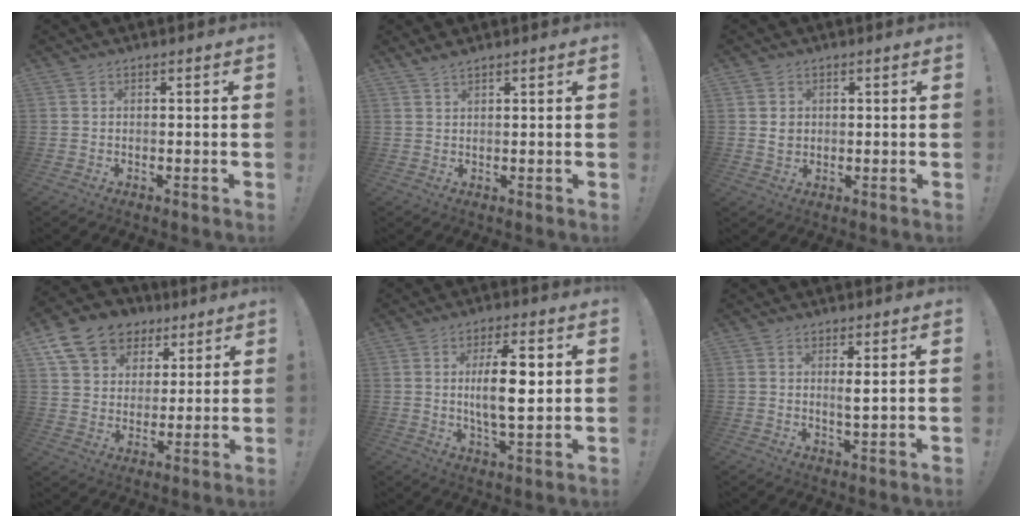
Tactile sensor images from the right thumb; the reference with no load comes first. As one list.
[{"total": 2.1, "force": [1.8, 0.2, 1.0], "torque": [-0.029, -0.005, 0.034]}, {"total": 2.9, "force": [0.7, 2.6, 1.0], "torque": [-0.014, 0.002, 0.013]}, {"total": 14.7, "force": [8.3, 10.5, 6.0], "torque": [-0.097, -0.045, 0.161]}, {"total": 12.0, "force": [1.6, 3.8, 11.2], "torque": [-0.200, -0.005, 0.016]}, {"total": 2.6, "force": [0.9, 0.2, 2.5], "torque": [-0.041, -0.006, 0.012]}]